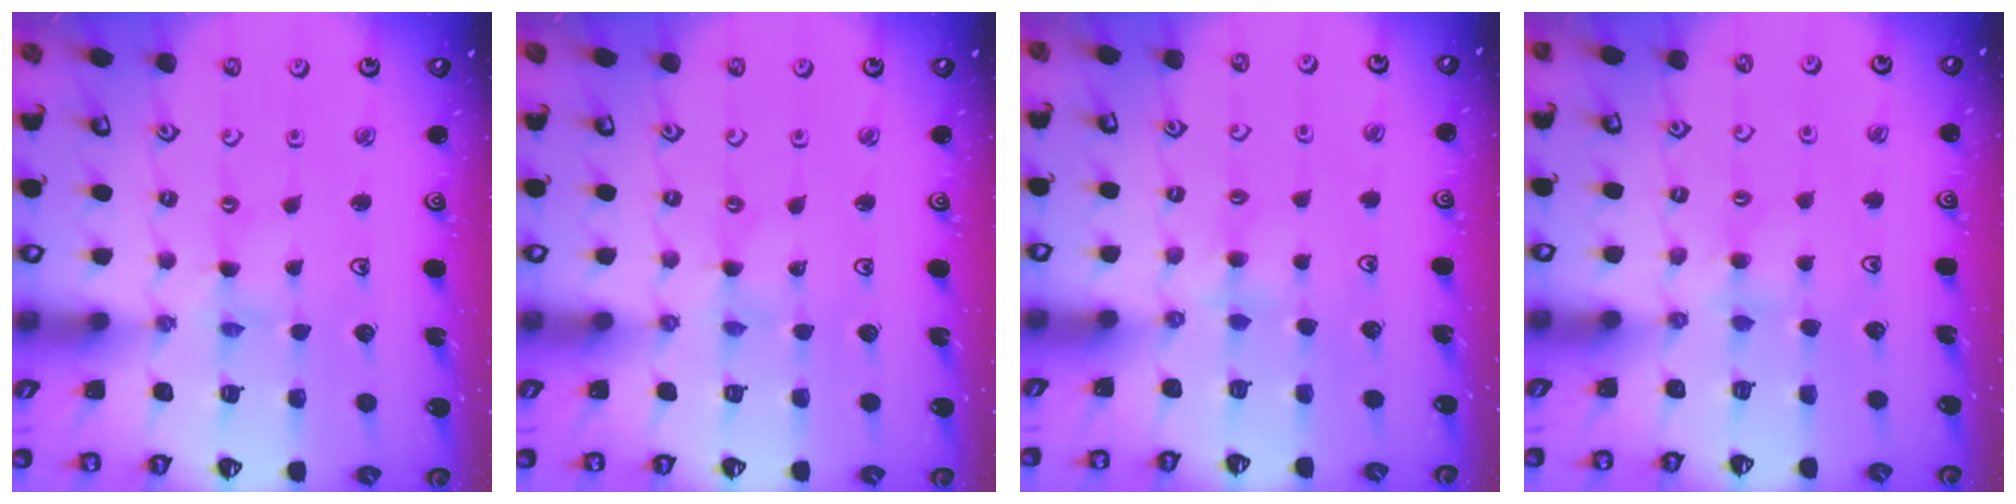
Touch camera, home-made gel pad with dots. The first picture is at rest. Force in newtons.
{"total": 0.0}
{"total": 2.4, "press": 2.4, "slide": 0.4}
{"total": 3.1, "press": 3.1, "slide": 0.5}